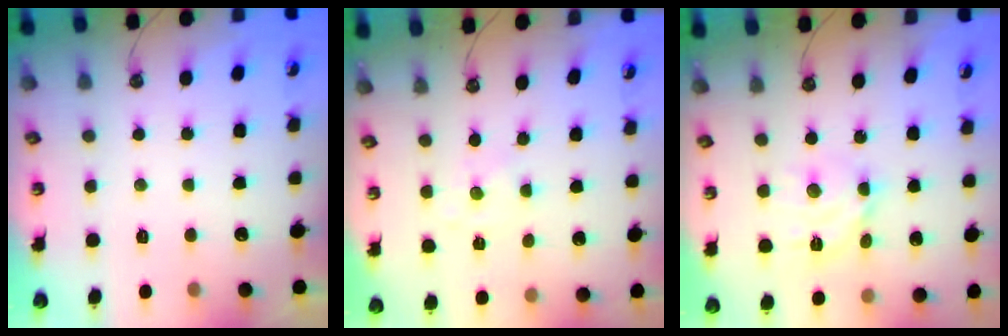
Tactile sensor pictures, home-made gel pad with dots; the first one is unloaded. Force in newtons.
{"total": 1.1, "press": 1.1, "slide": 0.2}
{"total": 10.5, "press": 10.5, "slide": 0.8}